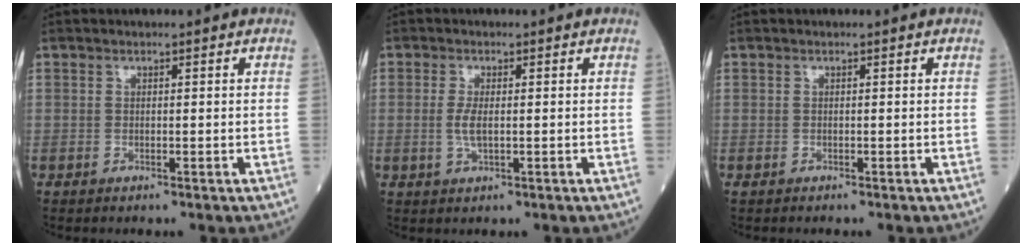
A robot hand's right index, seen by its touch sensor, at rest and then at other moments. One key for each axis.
{"total": 2.8, "fx": -0.1, "fy": 0.8, "fz": 2.6, "tx": -0.060, "ty": -0.004, "tz": 0.000}
{"total": 0.0}